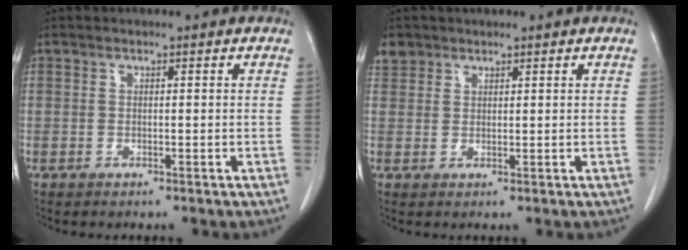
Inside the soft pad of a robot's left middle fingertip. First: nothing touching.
{"total": 2.4, "force": [1.8, 1.6, 0.0], "torque": [0.005, 0.010, 0.033]}